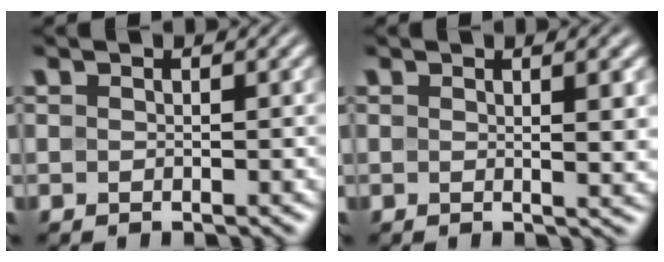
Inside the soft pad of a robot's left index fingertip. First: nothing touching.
{"total": 4.2, "force": [1.0, 1.1, 3.9], "torque": [-0.039, 0.002, 0.013]}